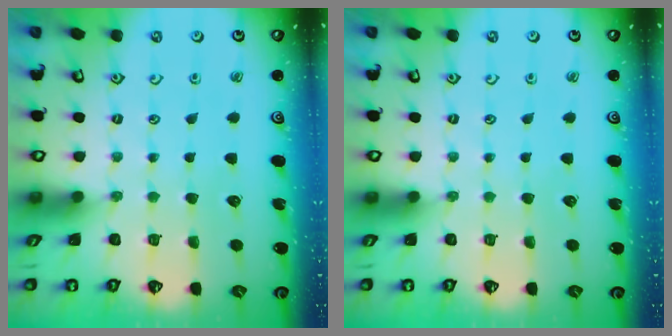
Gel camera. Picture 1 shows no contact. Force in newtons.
{"total": 0.0}